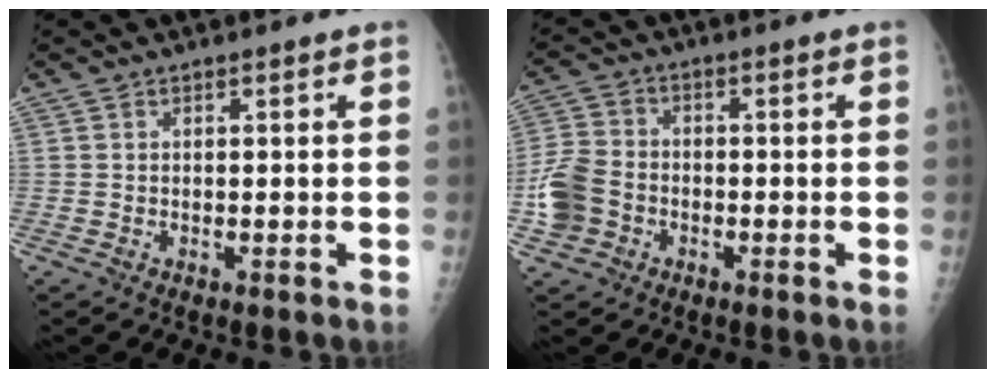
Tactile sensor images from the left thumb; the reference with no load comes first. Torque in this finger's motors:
{"motor_torque": [-0.02, 0.06, 0.37, 0.32, 0.05]}